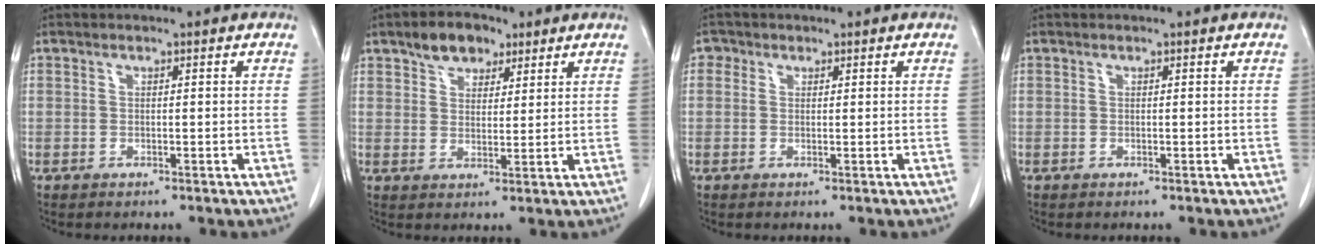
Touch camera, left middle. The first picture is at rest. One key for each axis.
{"total": 6.0, "fx": 4.0, "fy": 3.4, "fz": 2.8, "tx": -0.045, "ty": 0.013, "tz": 0.071}
{"total": 1.4, "fx": 0.7, "fy": 1.2, "fz": 0.3, "tx": 0.003, "ty": 0.002, "tz": 0.007}
{"total": 0.0}